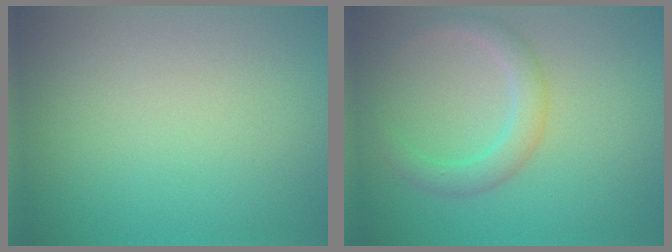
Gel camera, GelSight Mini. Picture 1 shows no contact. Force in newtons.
{"total": 2.7, "press": 2.7, "slide": 0.2}